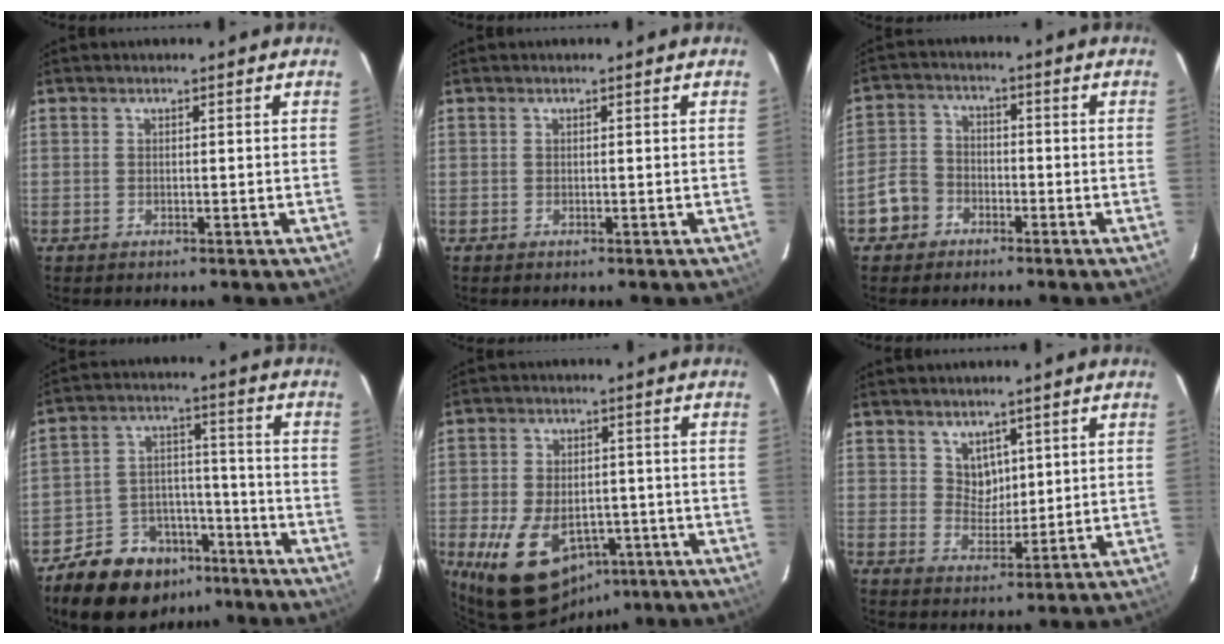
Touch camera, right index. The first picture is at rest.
{"total": 0.0}
{"total": 6.1, "force": [-3.4, 4.9, 1.5], "torque": [-0.040, 0.020, -0.064]}
{"total": 15.5, "force": [-10.8, 9.4, 5.7], "torque": [-0.131, 0.039, -0.154]}
{"total": 15.8, "force": [-7.4, 10.2, 9.6], "torque": [-0.204, -0.012, -0.102]}
{"total": 4.4, "force": [2.5, 3.5, 1.1], "torque": [-0.012, 0.003, 0.050]}